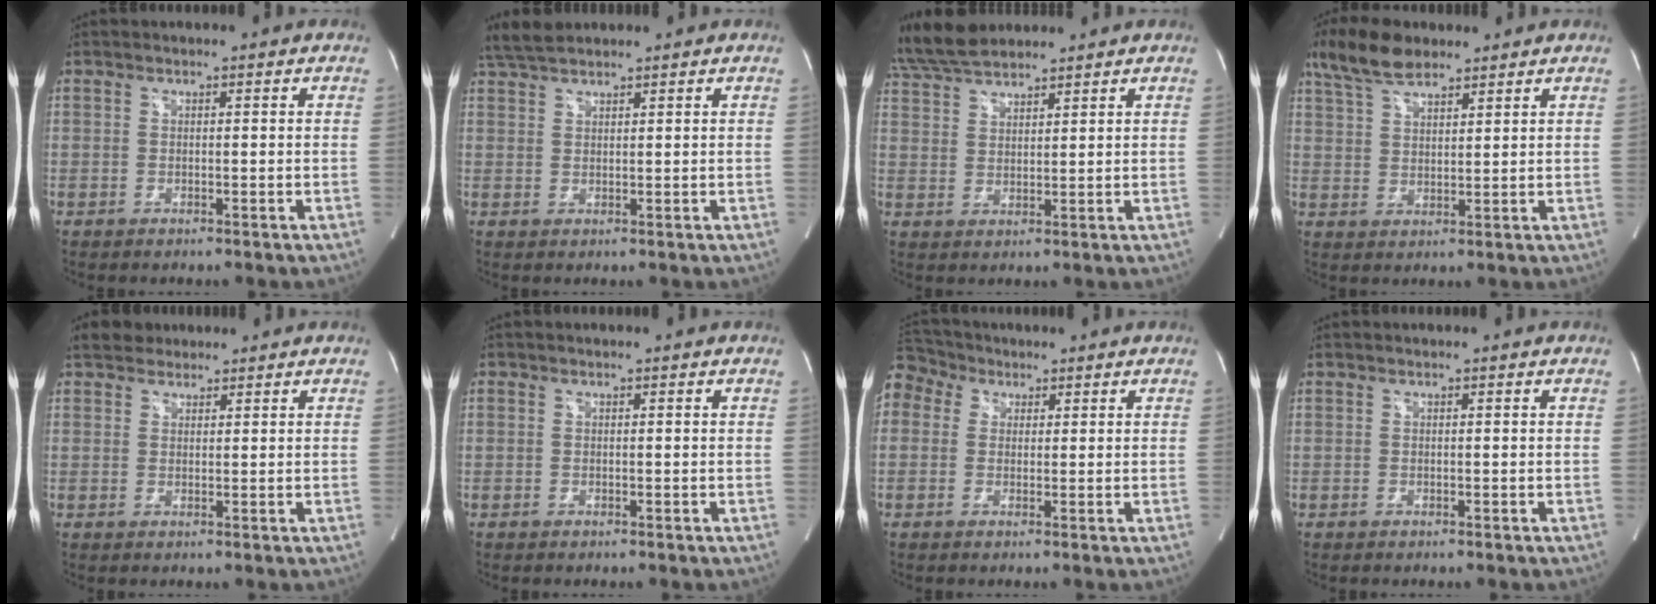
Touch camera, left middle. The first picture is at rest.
{"total": 4.3, "force": [3.8, 0.8, 1.7], "torque": [-0.045, 0.022, 0.079]}
{"total": 8.5, "force": [7.6, 1.6, 3.3], "torque": [-0.075, 0.029, 0.150]}
{"total": 8.3, "force": [6.4, 2.8, 4.5], "torque": [-0.094, 0.020, 0.124]}
{"total": 4.0, "force": [3.3, 2.1, 0.8], "torque": [-0.016, 0.024, 0.055]}
{"total": 0.0}
{"total": 7.5, "force": [3.9, 6.0, 2.1], "torque": [-0.059, 0.051, 0.080]}
{"total": 0.0}